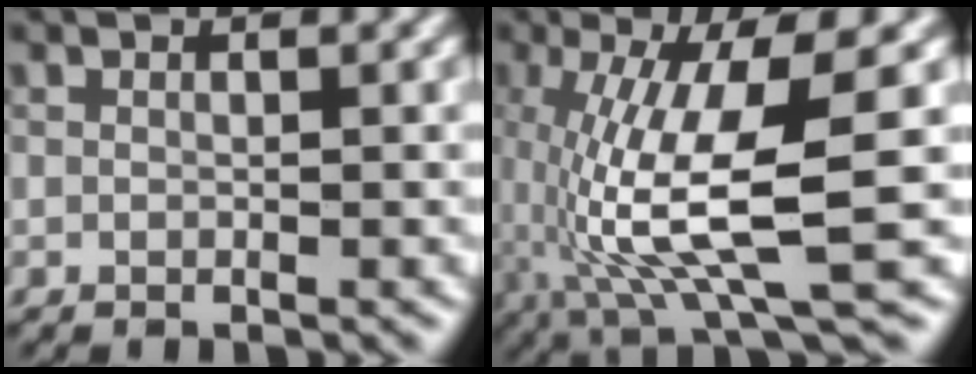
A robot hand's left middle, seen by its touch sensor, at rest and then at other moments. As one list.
[{"total": 9.8, "force": [-1.0, 2.3, 9.4], "torque": [-0.181, -0.009, -0.010]}]